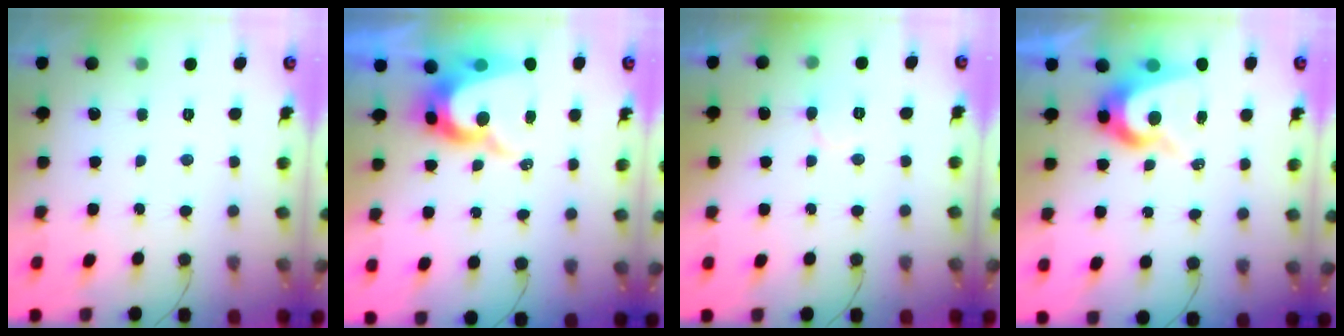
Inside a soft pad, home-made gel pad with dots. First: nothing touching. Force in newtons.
{"total": 11.3, "press": 11.2, "slide": 1.1}
{"total": 4.8, "press": 4.8, "slide": 0.6}
{"total": 8.5, "press": 8.4, "slide": 0.8}